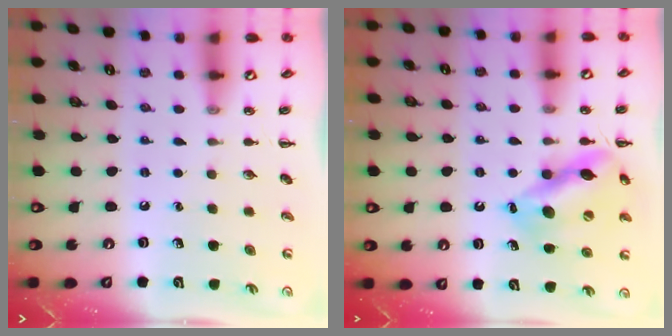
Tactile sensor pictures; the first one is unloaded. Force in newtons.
{"total": 14.4, "press": 14.3, "slide": 1.7}